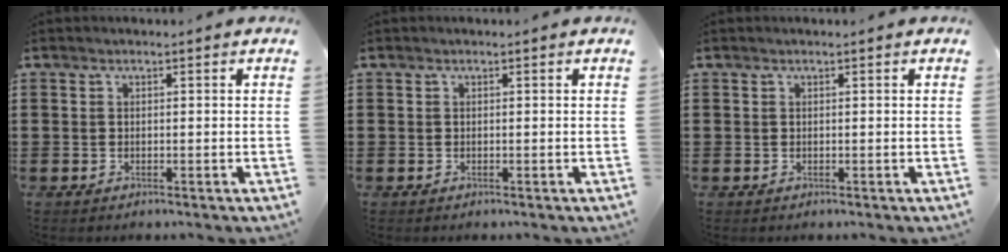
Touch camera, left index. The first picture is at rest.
{"total": 0.0}
{"total": 0.0}